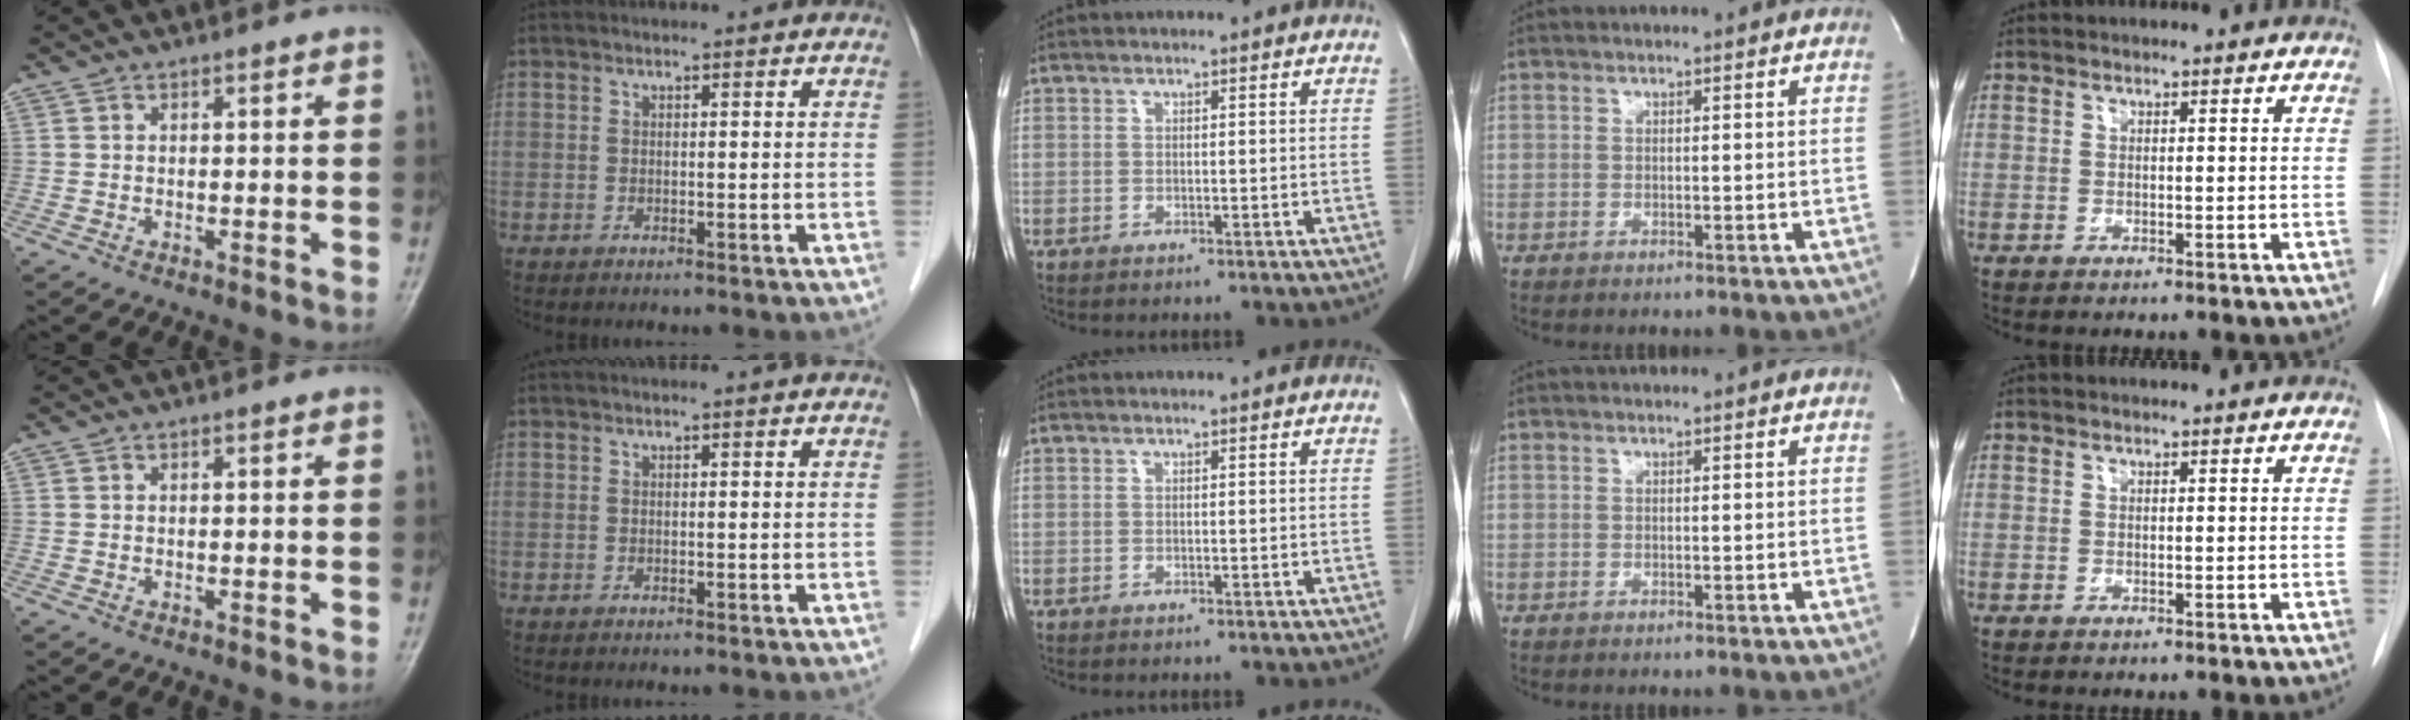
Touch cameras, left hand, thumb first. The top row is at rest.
{}